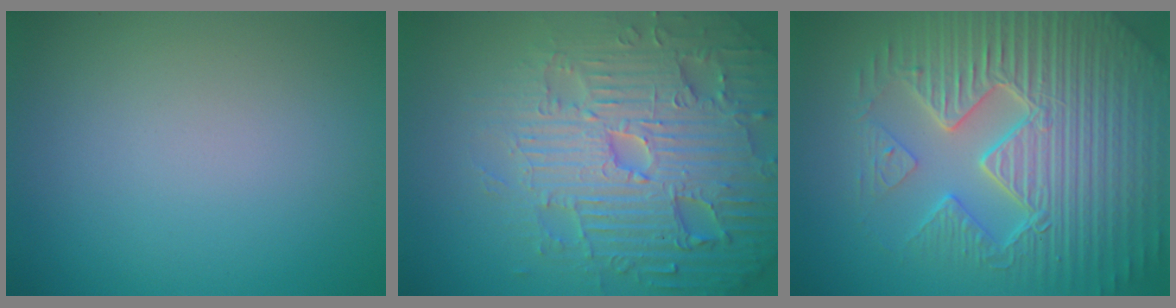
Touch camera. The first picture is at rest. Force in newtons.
{"total": 7.8, "press": 7.6, "slide": 1.9}
{"total": 9.8, "press": 6.9, "slide": 7.0}